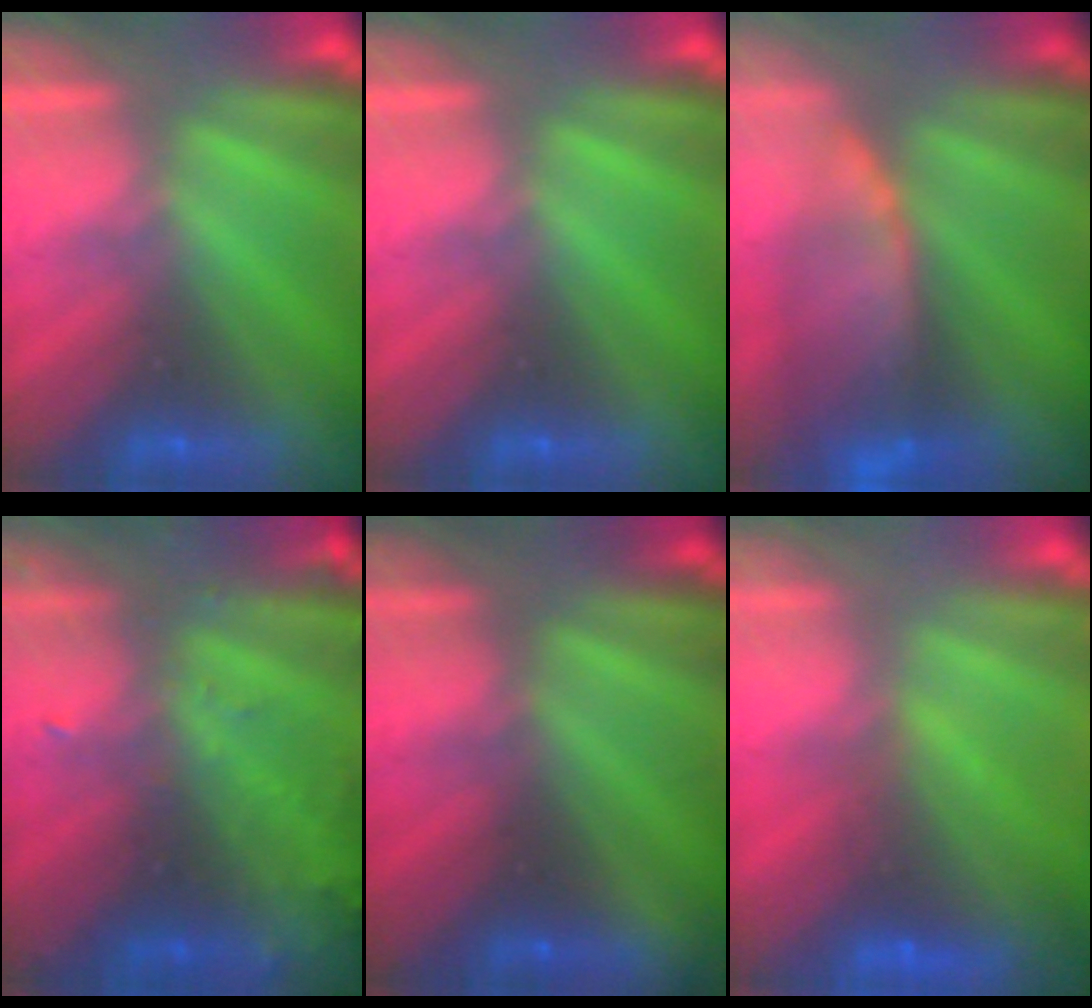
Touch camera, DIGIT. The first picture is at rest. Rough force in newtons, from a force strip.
{"total": 0.0}
{"total": 6.7}
{"total": 8.7}
{"total": 1.7}
{"total": 5.8}